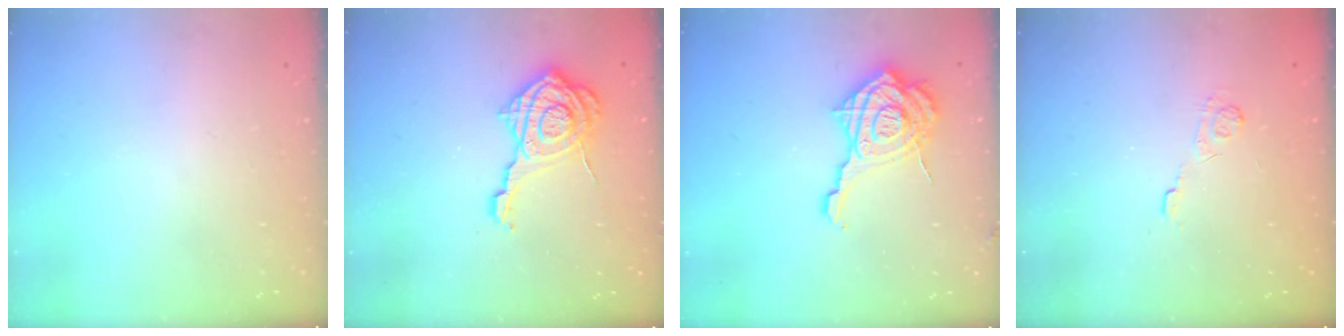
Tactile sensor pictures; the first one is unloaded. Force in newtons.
{"total": 14.3, "press": 14.3, "slide": 0.9}
{"total": 20.0, "press": 19.8, "slide": 2.1}
{"total": 3.6, "press": 3.2, "slide": 1.5}